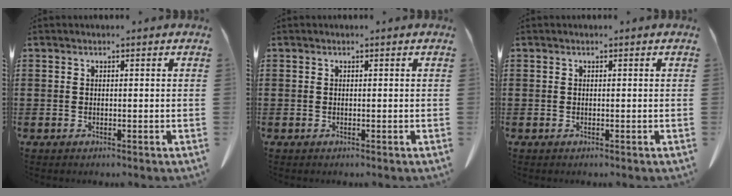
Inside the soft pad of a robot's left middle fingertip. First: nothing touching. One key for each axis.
{"total": 0.0}
{"total": 0.0}